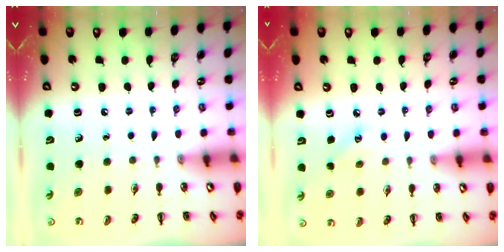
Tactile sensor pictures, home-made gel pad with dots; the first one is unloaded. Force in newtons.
{"total": 3.4, "press": 3.3, "slide": 1.0}